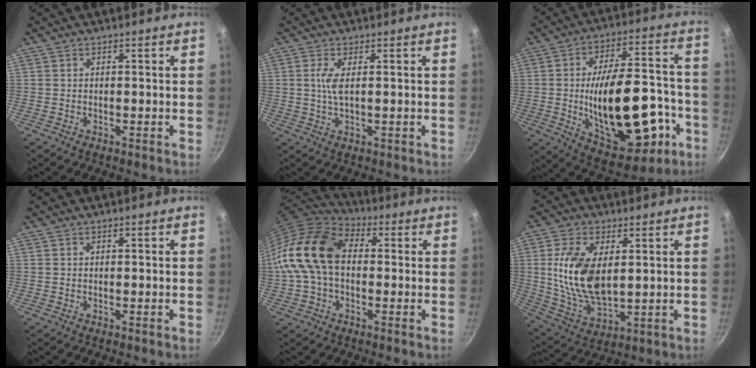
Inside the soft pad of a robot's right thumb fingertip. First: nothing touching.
{"total": 3.5, "force": [0.6, 0.9, 3.4], "torque": [-0.078, -0.001, 0.014]}
{"total": 27.1, "force": [-6.5, 13.3, 22.7], "torque": [-0.319, 0.042, -0.066]}
{"total": 0.0}
{"total": 16.7, "force": [0.2, 11.5, 12.1], "torque": [-0.217, 0.038, -0.013]}
{"total": 15.1, "force": [2.6, 8.2, 12.4], "torque": [-0.231, -0.018, 0.058]}